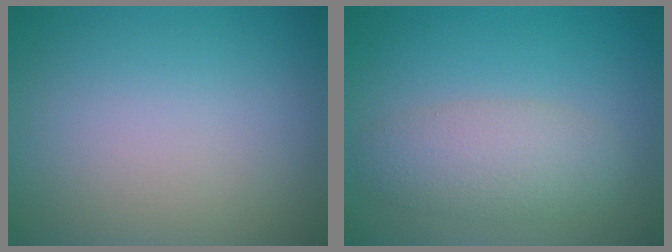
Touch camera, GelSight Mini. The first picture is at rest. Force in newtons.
{"total": 3.6, "press": 3.6, "slide": 0.1}